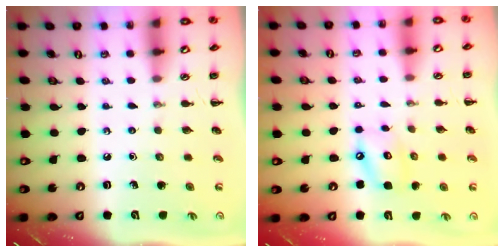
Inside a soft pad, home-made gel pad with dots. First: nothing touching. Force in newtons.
{"total": 8.7, "press": 8.6, "slide": 1.3}